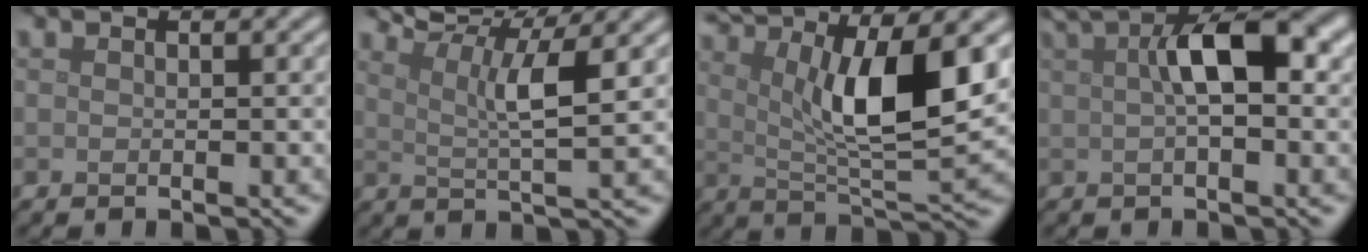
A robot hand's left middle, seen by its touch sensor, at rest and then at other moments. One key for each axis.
{"total": 5.6, "fx": 3.5, "fy": 0.8, "fz": 4.3, "tx": -0.070, "ty": 0.009, "tz": 0.065}
{"total": 10.4, "fx": 3.5, "fy": 2.7, "fz": 9.4, "tx": -0.156, "ty": 0.000, "tz": 0.068}
{"total": 6.4, "fx": 1.7, "fy": 2.5, "fz": 5.6, "tx": -0.093, "ty": 0.011, "tz": 0.024}